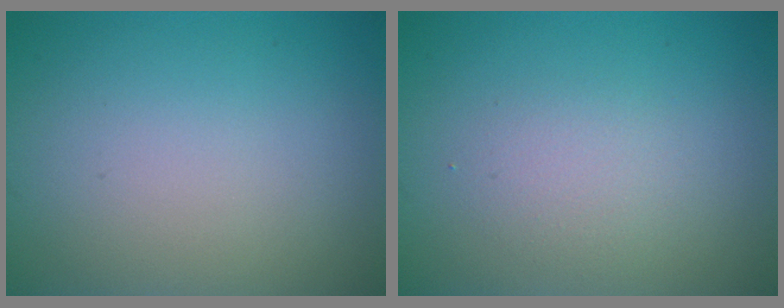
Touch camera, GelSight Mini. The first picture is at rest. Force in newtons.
{"total": 1.8, "press": 1.8, "slide": 0.0}